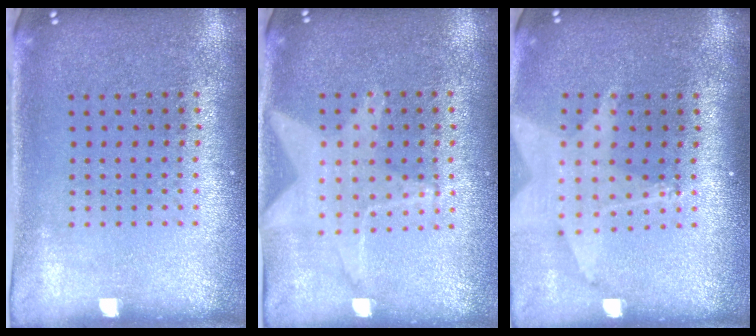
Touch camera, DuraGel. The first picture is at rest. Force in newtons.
{"total": 1.1, "press": 1.1, "slide": 0.1}
{"total": 1.8, "press": 1.5, "slide": 1.1}